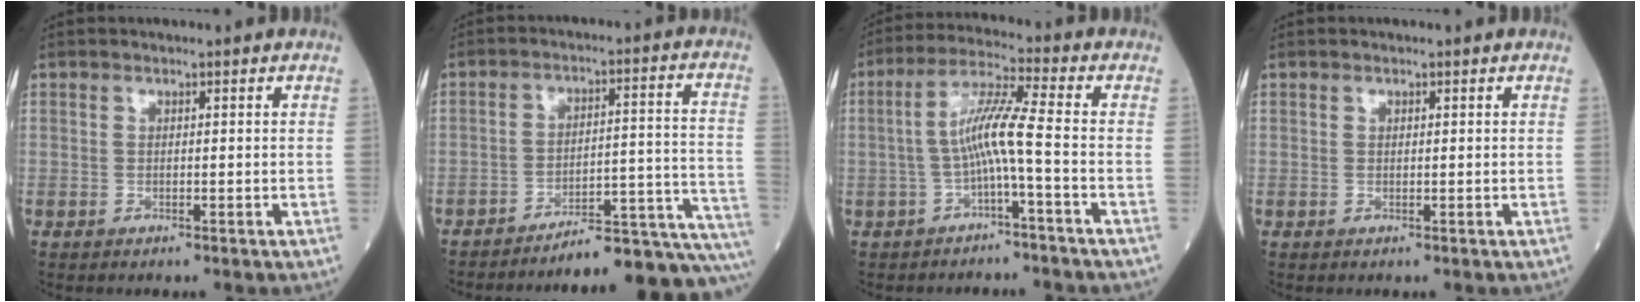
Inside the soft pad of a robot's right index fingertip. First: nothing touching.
{"total": 18.2, "force": [-17.2, -1.2, 5.8], "torque": [-0.017, 0.026, -0.226]}
{"total": 6.9, "force": [-1.6, -0.6, 6.7], "torque": [-0.132, 0.022, -0.026]}
{"total": 0.0}